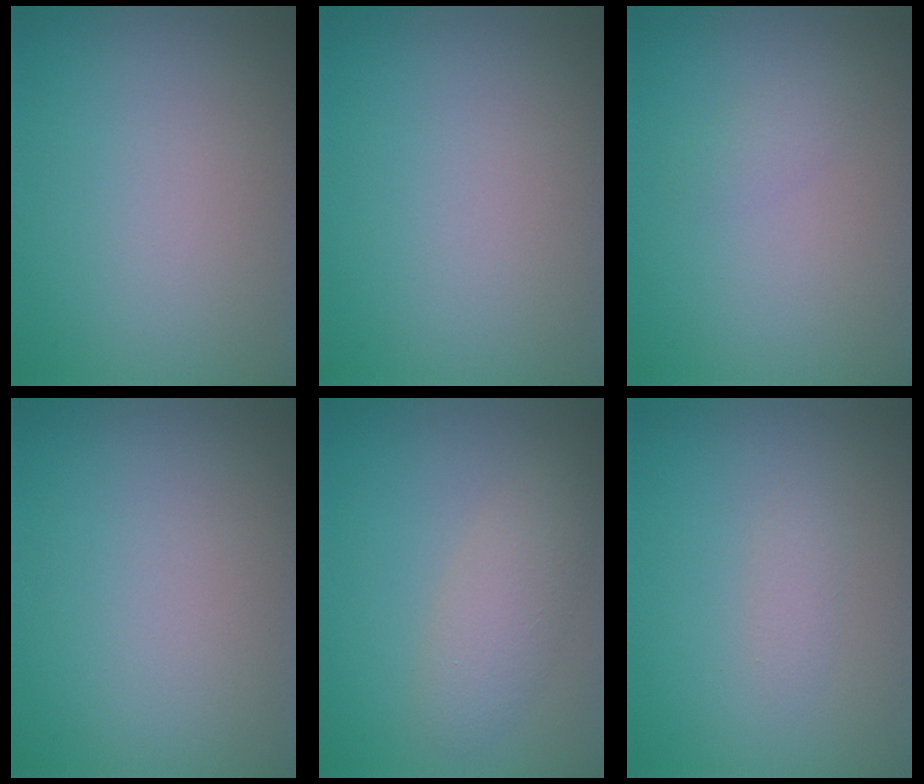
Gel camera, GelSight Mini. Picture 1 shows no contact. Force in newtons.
{"total": 0.0}
{"total": 0.9, "press": 0.9, "slide": 0.1}
{"total": 0.0}
{"total": 2.6, "press": 2.6, "slide": 0.1}
{"total": 0.9, "press": 0.9, "slide": 0.0}